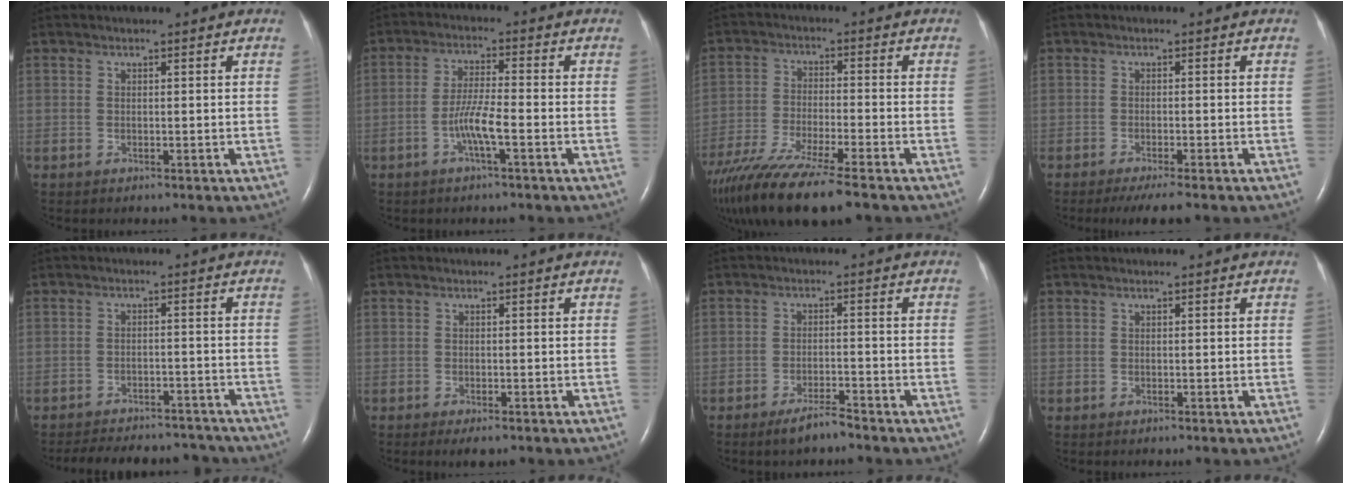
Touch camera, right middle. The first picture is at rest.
{"total": 5.0, "force": [-2.0, 0.1, 4.6], "torque": [-0.094, 0.001, -0.042]}
{"total": 15.6, "force": [-12.0, 1.1, 9.9], "torque": [-0.198, -0.050, -0.209]}
{"total": 5.1, "force": [-4.0, 0.2, 3.1], "torque": [-0.043, -0.010, -0.059]}
{"total": 13.2, "force": [-12.1, 4.0, 3.3], "torque": [-0.067, 0.010, -0.157]}
{"total": 2.1, "force": [-1.4, 0.6, 1.5], "torque": [-0.025, -0.005, -0.019]}
{"total": 3.7, "force": [-3.0, 0.3, 2.0], "torque": [-0.042, -0.004, -0.056]}
{"total": 0.0}